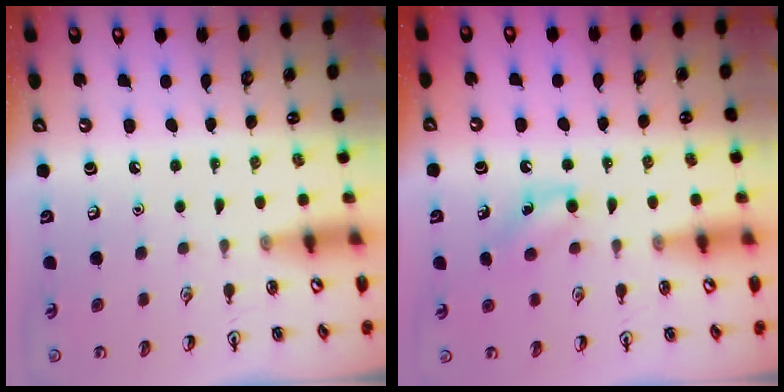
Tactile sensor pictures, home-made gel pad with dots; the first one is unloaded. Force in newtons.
{"total": 6.4, "press": 6.2, "slide": 1.7}